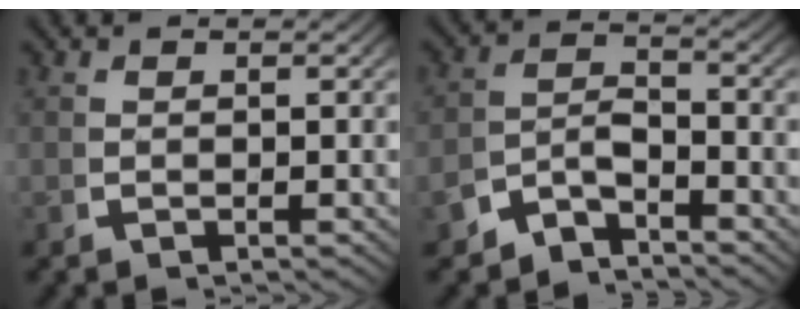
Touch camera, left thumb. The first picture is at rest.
{"total": 4.1, "force": [-2.7, 2.4, 2.0], "torque": [-0.034, -0.018, -0.047]}